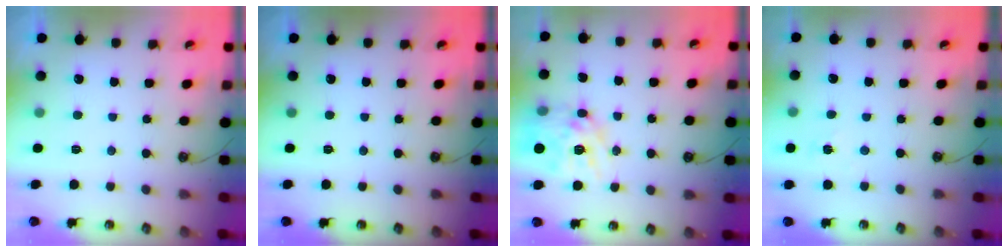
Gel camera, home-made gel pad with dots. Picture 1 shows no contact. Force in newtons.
{"total": 0.0}
{"total": 14.4, "press": 14.3, "slide": 1.2}
{"total": 3.9, "press": 3.9, "slide": 0.4}